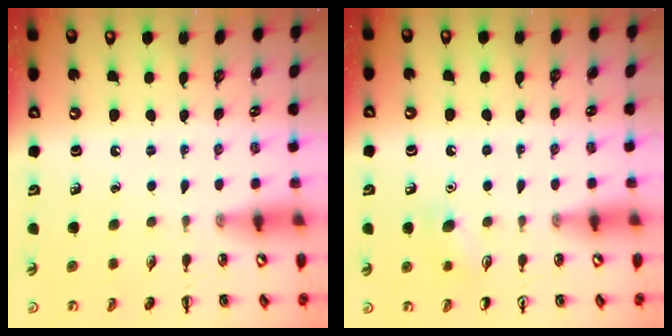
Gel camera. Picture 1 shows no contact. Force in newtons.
{"total": 6.5, "press": 6.3, "slide": 1.5}